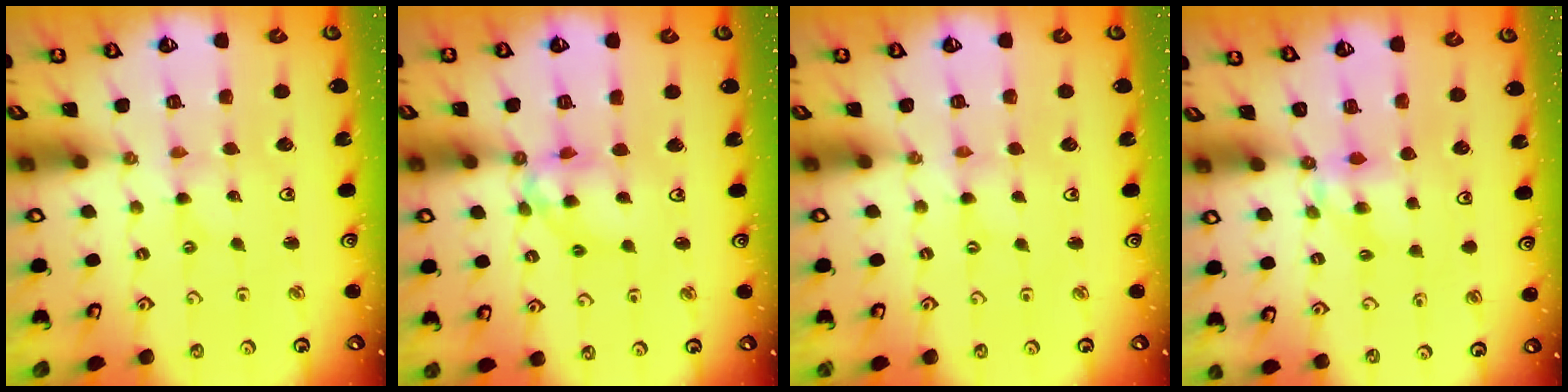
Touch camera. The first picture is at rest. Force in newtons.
{"total": 11.3, "press": 11.2, "slide": 1.2}
{"total": 0.0}
{"total": 5.4, "press": 5.4, "slide": 0.3}